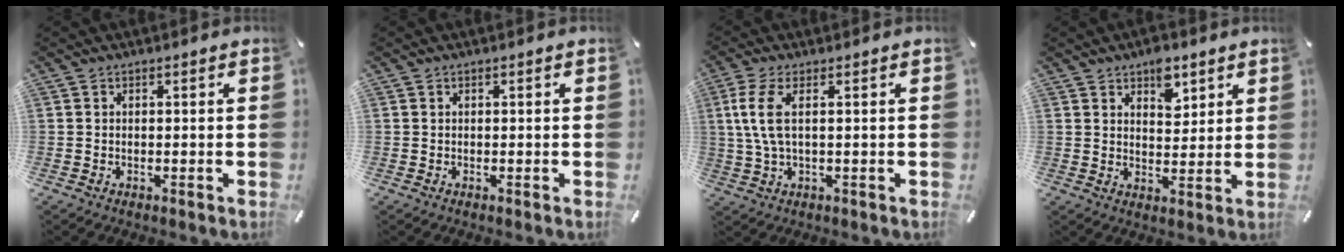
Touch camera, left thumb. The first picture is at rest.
{"total": 0.0}
{"total": 7.1, "force": [1.3, 2.2, 6.6], "torque": [-0.147, -0.007, 0.019]}
{"total": 6.7, "force": [4.3, 4.0, 3.1], "torque": [-0.019, -0.023, 0.068]}